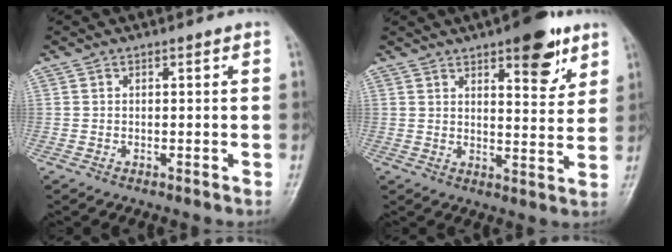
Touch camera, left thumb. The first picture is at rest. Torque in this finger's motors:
{"motor_torque": [1.37, 0.84, 0.84, -0.78, 0.18]}